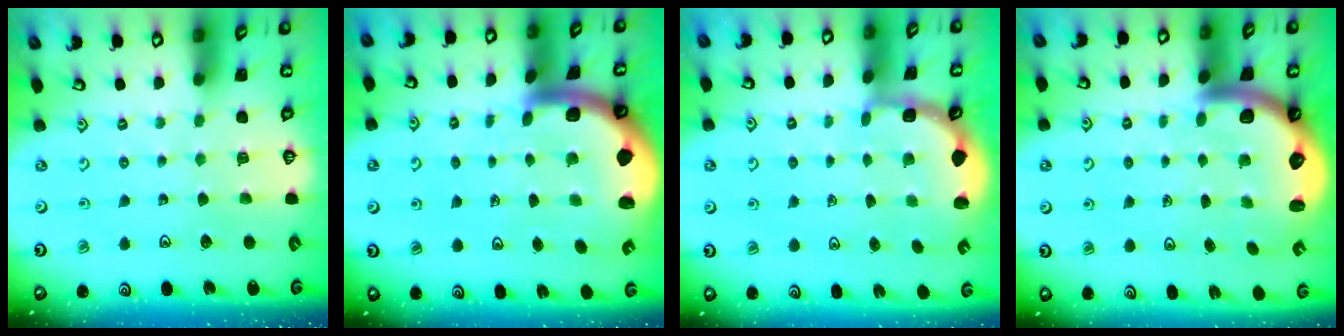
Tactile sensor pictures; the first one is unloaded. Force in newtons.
{"total": 6.0, "press": 5.9, "slide": 0.8}
{"total": 2.4, "press": 1.8, "slide": 1.6}
{"total": 3.5, "press": 3.3, "slide": 1.0}